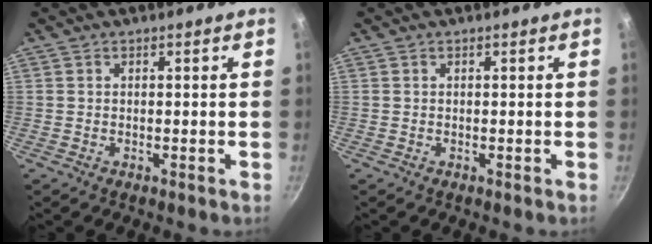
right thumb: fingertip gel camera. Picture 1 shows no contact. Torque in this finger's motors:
{"motor_torque": [0.00, 0.00, 0.00, 0.00, 0.01]}